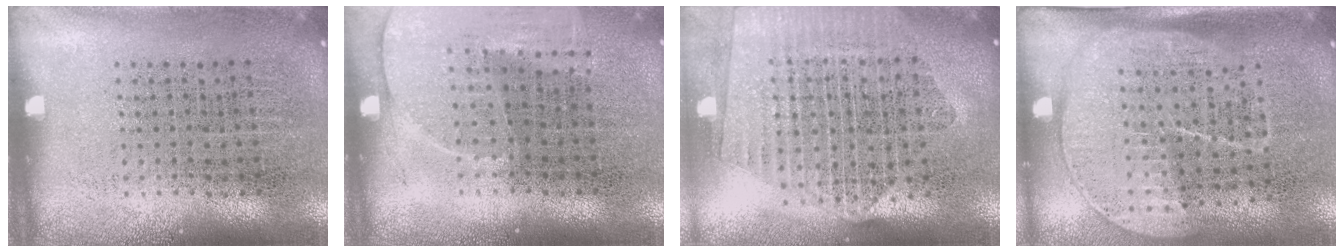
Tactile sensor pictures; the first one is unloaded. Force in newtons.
{"total": 1.3, "press": 1.3, "slide": 0.3}
{"total": 2.3, "press": 2.1, "slide": 1.1}
{"total": 1.8, "press": 1.4, "slide": 1.0}